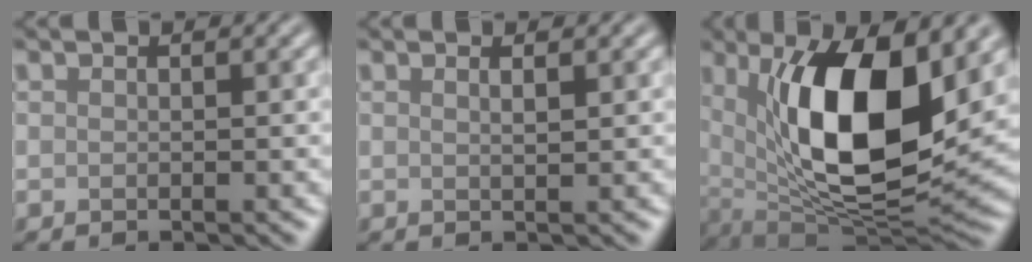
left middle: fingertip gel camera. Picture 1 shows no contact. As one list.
[{"total": 1.1, "force": [0.6, 0.3, 0.9], "torque": [-0.007, 0.001, 0.006]}, {"total": 13.1, "force": [3.1, 5.2, 11.6], "torque": [-0.188, -0.018, 0.056]}]